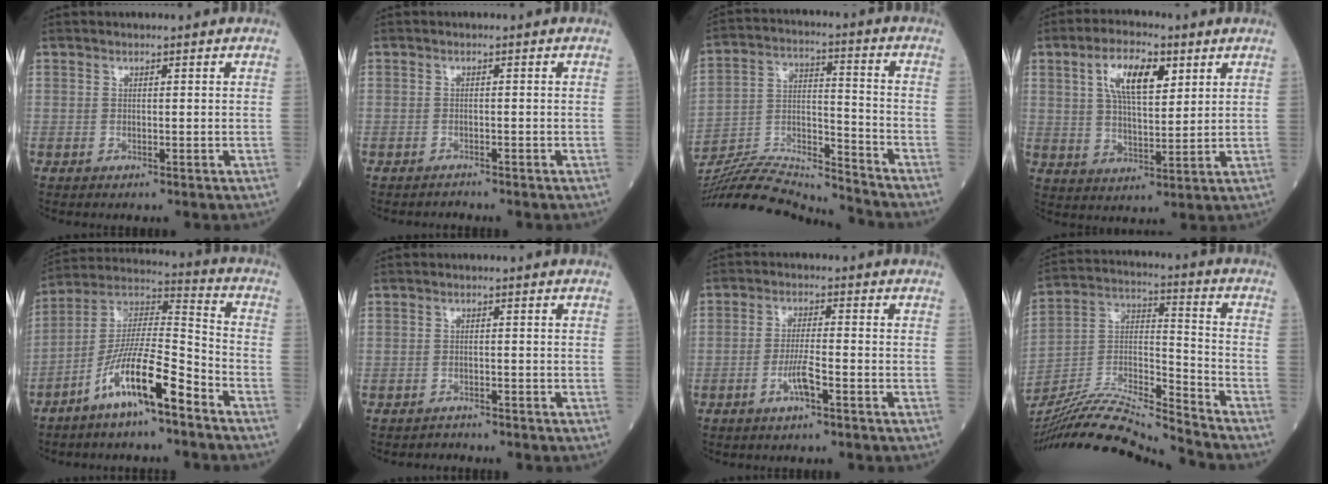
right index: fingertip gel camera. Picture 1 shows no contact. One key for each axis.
{"total": 0.9, "fx": -0.8, "fy": 0.0, "fz": -0.3, "tx": 0.004, "ty": -0.006, "tz": -0.014}
{"total": 17.3, "fx": -16.9, "fy": 0.2, "fz": 3.6, "tx": -0.069, "ty": 0.022, "tz": -0.294}
{"total": 9.2, "fx": 3.9, "fy": 3.3, "fz": 7.7, "tx": -0.145, "ty": 0.012, "tz": 0.071}
{"total": 13.0, "fx": -7.7, "fy": 1.6, "fz": 10.4, "tx": -0.198, "ty": 0.005, "tz": -0.146}
{"total": 1.4, "fx": -1.2, "fy": 0.2, "fz": -0.5, "tx": 0.011, "ty": -0.006, "tz": -0.021}
{"total": 4.1, "fx": -2.0, "fy": 0.4, "fz": 3.6, "tx": -0.071, "ty": -0.002, "tz": -0.040}
{"total": 19.4, "fx": -18.4, "fy": -0.9, "fz": 6.1, "tx": -0.126, "ty": 0.011, "tz": -0.326}